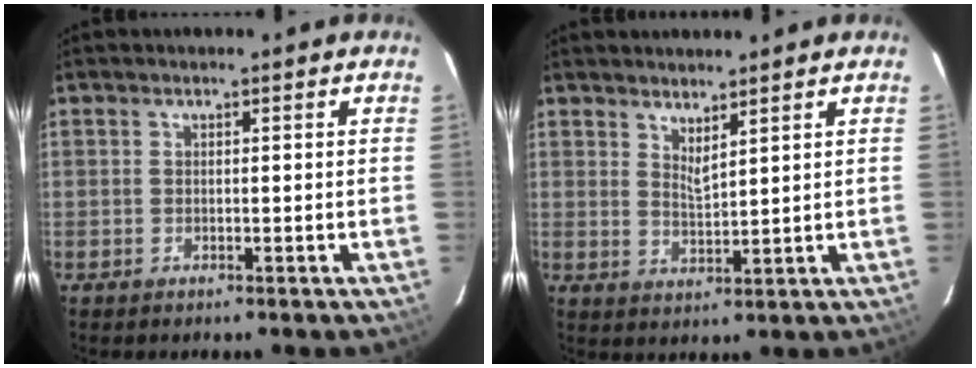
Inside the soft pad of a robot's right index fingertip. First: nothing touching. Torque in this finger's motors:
{"motor_torque": [-0.20, 0.38, 0.07, 0.00]}